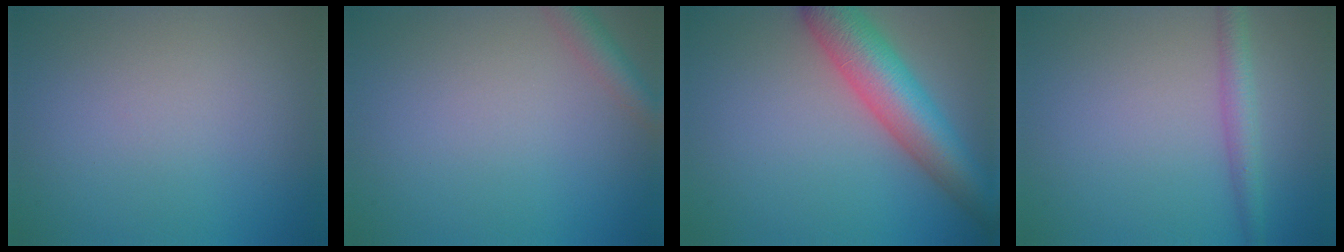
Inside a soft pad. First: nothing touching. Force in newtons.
{"total": 2.4, "press": 2.4, "slide": 0.2}
{"total": 7.5, "press": 7.5, "slide": 0.3}
{"total": 2.5, "press": 2.5, "slide": 0.1}